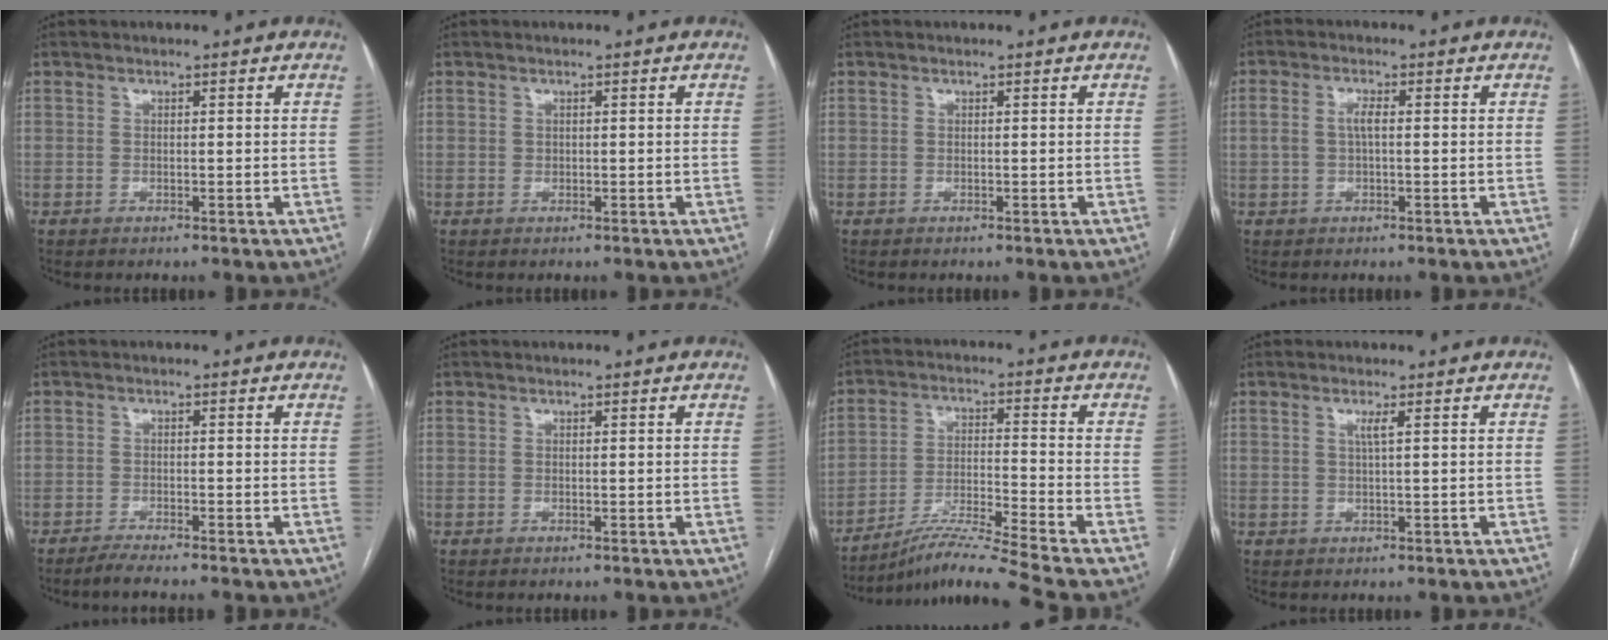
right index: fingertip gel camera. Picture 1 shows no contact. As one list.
[{"total": 0.0}, {"total": 0.0}, {"total": 2.4, "force": [0.1, 0.8, 2.3], "torque": [-0.049, 0.011, 0.005]}, {"total": 3.6, "force": [-3.2, -0.4, 1.6], "torque": [-0.026, -0.008, -0.053]}, {"total": 0.0}, {"total": 12.2, "force": [-10.4, -3.1, 5.7], "torque": [-0.096, -0.013, -0.180]}, {"total": 1.4, "force": [0.5, -0.2, 1.3], "torque": [-0.027, -0.001, 0.009]}]